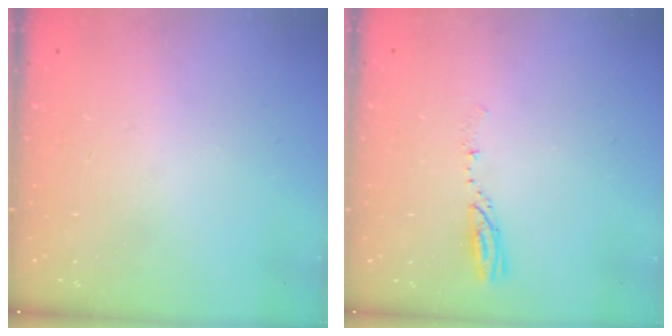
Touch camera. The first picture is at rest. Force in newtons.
{"total": 3.9, "press": 3.9, "slide": 0.4}